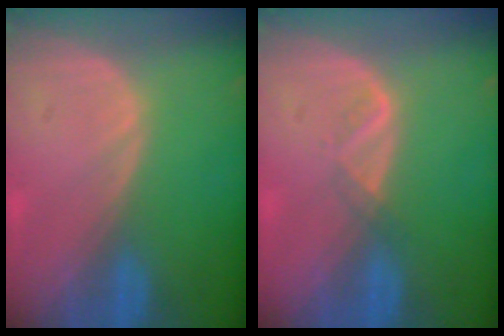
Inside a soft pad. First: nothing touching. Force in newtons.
{"total": 1.6, "press": 1.5, "slide": 0.7}